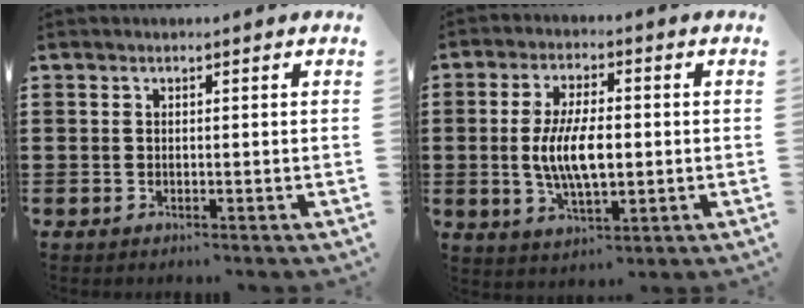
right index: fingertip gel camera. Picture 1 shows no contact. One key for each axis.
{"total": 8.4, "fx": -0.4, "fy": 3.4, "fz": 7.6, "tx": -0.164, "ty": -0.002, "tz": -0.013}